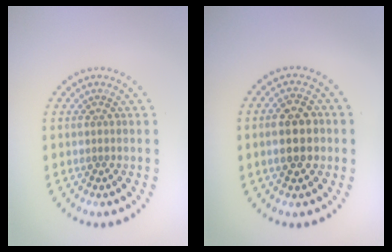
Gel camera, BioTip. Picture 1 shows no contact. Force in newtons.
{"total": 3.9, "press": 3.9, "slide": 0.3}